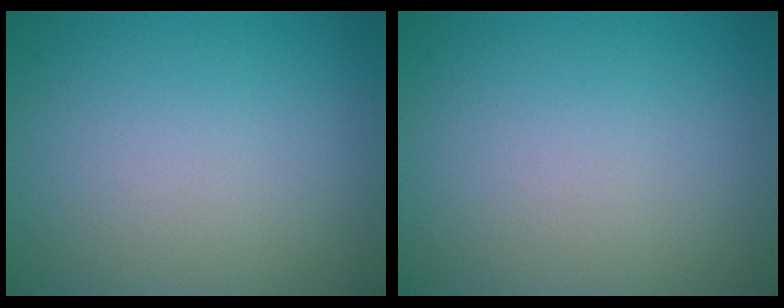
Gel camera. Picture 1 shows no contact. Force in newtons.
{"total": 0.0}